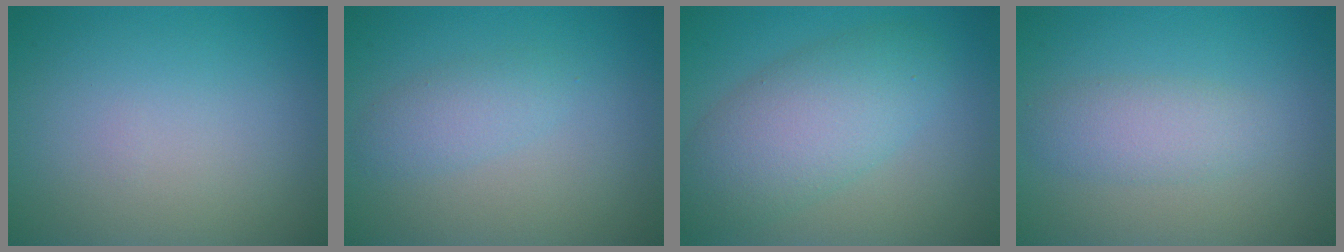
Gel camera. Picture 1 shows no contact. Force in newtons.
{"total": 2.0, "press": 2.0, "slide": 0.1}
{"total": 6.1, "press": 6.1, "slide": 0.5}
{"total": 2.5, "press": 2.5, "slide": 0.0}